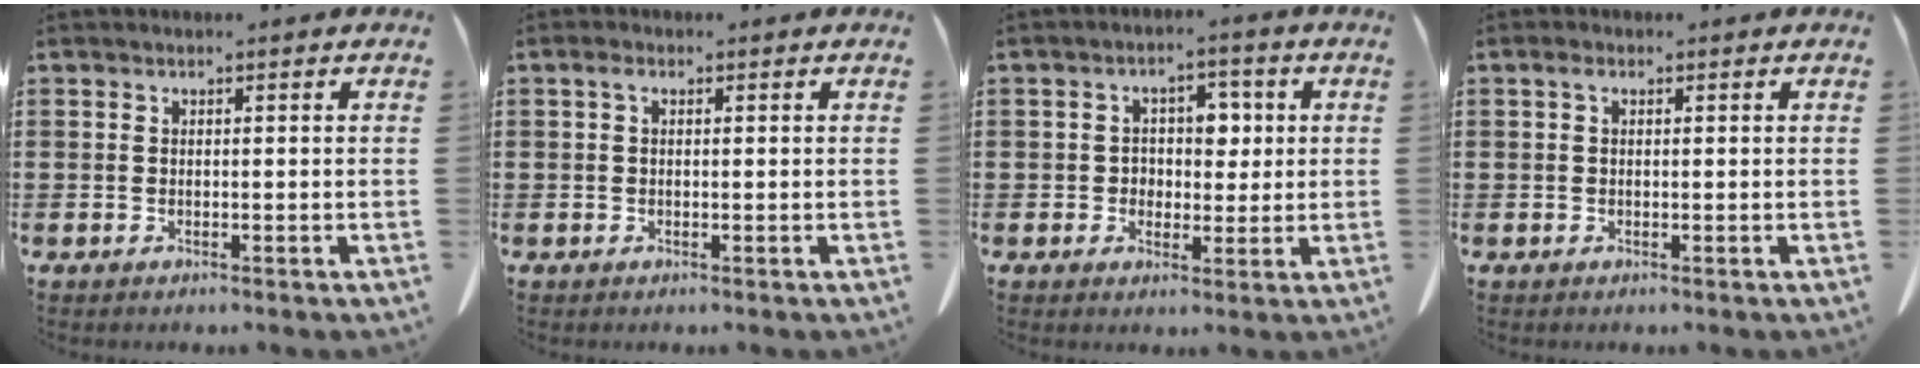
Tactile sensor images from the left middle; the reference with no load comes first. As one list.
[{"total": 1.3, "force": [0.2, 0.7, 1.1], "torque": [-0.025, 0.006, 0.002]}, {"total": 3.9, "force": [0.7, 3.3, 2.0], "torque": [-0.044, 0.010, 0.005]}, {"total": 1.1, "force": [0.2, 0.6, 1.0], "torque": [-0.022, 0.006, 0.002]}]